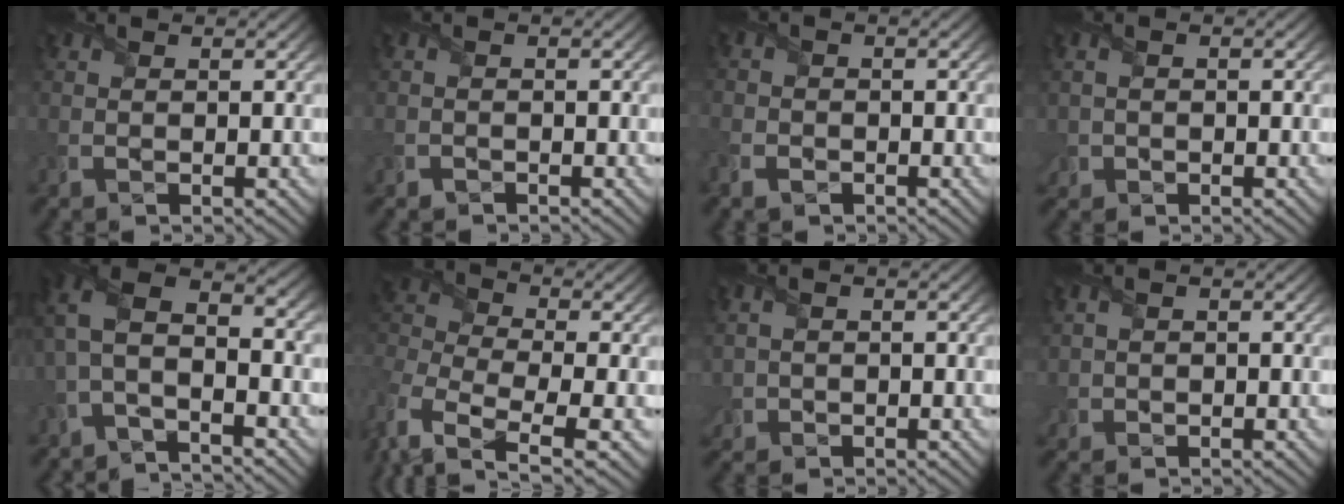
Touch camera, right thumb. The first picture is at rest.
{"total": 1.1, "force": [-0.9, 0.5, 0.0], "torque": [0.005, -0.004, -0.020]}
{"total": 2.7, "force": [-1.7, 2.1, 0.6], "torque": [-0.013, -0.006, -0.041]}
{"total": 1.8, "force": [-0.4, 1.5, 0.8], "torque": [-0.018, 0.000, -0.006]}
{"total": 7.5, "force": [-1.8, 3.8, 6.2], "torque": [-0.135, 0.009, -0.050]}
{"total": 9.5, "force": [-4.4, 4.9, 6.8], "torque": [-0.203, -0.017, -0.087]}
{"total": 1.9, "force": [-0.1, 1.7, 0.9], "torque": [-0.028, -0.002, 0.001]}
{"total": 1.5, "force": [0.2, 1.3, 0.7], "torque": [-0.021, -0.001, 0.004]}